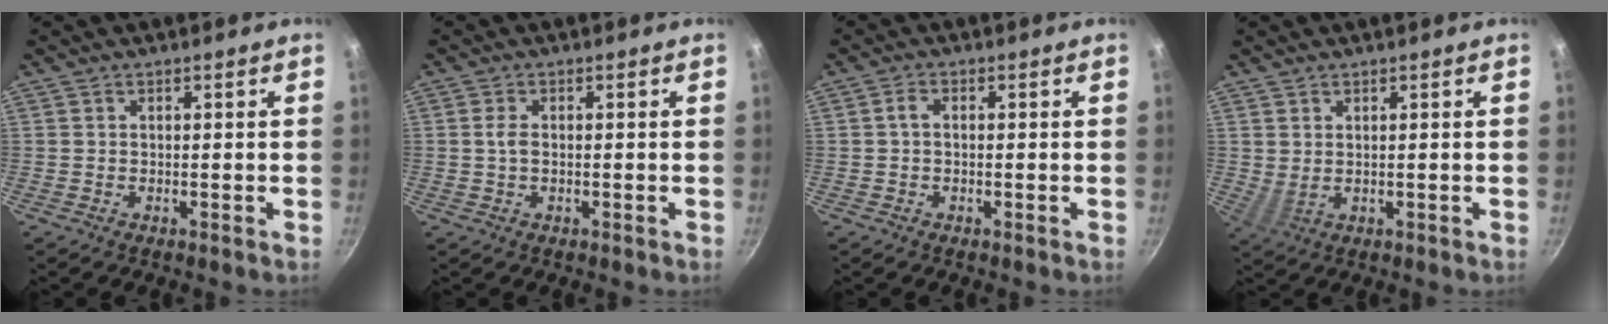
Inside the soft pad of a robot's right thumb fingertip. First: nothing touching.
{"total": 1.9, "force": [0.1, 1.1, 1.5], "torque": [-0.031, -0.003, -0.001]}
{"total": 1.7, "force": [0.0, 1.0, 1.4], "torque": [-0.025, 0.007, -0.002]}
{"total": 2.3, "force": [0.7, 1.3, 1.8], "torque": [-0.040, -0.005, 0.022]}